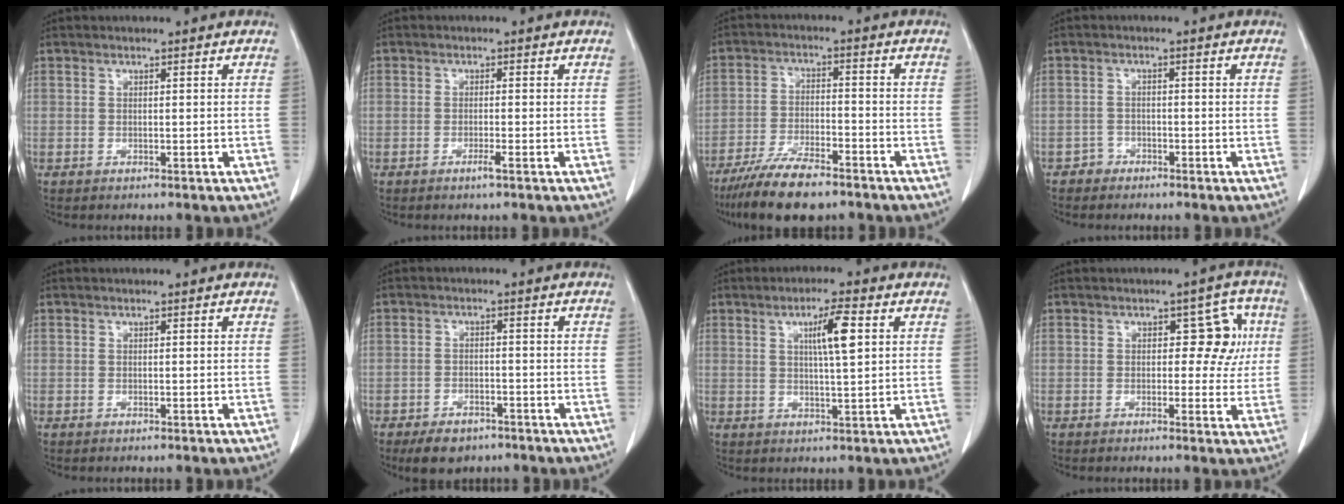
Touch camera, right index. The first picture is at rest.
{"total": 1.6, "force": [-0.9, 0.0, 1.3], "torque": [-0.024, -0.002, -0.017]}
{"total": 10.7, "force": [-8.5, 2.4, 6.1], "torque": [-0.107, -0.023, -0.146]}
{"total": 1.8, "force": [-1.3, 1.2, -0.3], "torque": [0.007, 0.008, -0.029]}
{"total": 0.0}
{"total": 5.7, "force": [-4.1, 3.1, 2.5], "torque": [-0.041, -0.001, -0.061]}
{"total": 5.5, "force": [2.3, 0.3, 5.0], "torque": [-0.083, -0.001, 0.039]}
{"total": 6.4, "force": [1.0, 3.6, 5.2], "torque": [-0.046, 0.029, 0.013]}